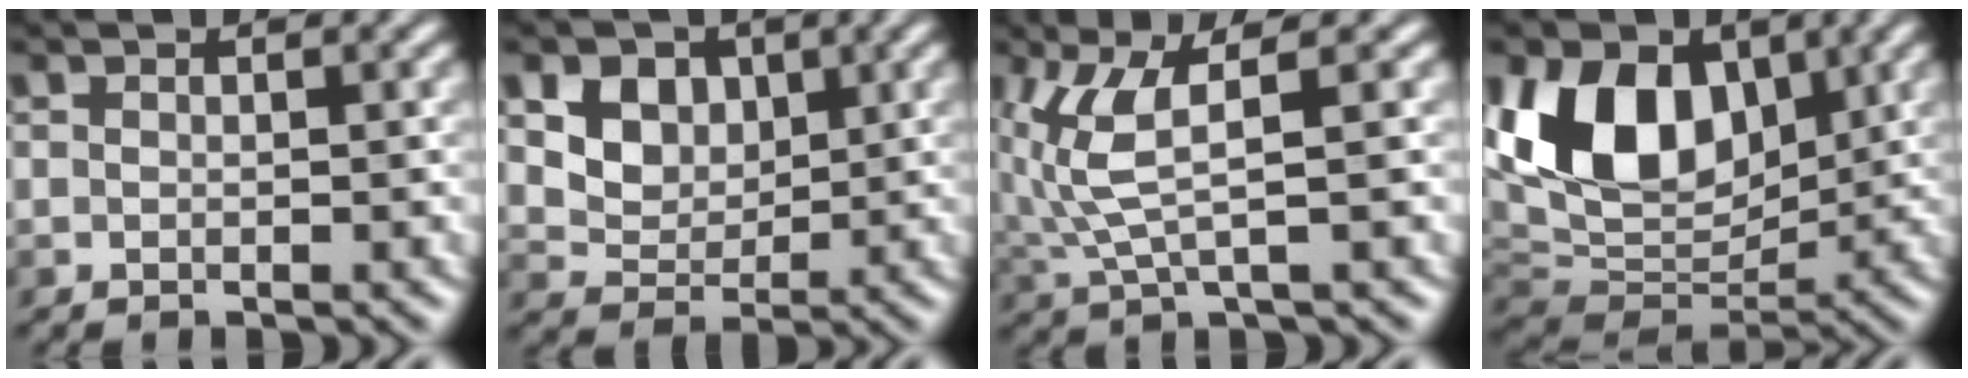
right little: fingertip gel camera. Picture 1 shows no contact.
{"total": 5.1, "force": [1.8, 4.0, 2.6], "torque": [-0.063, -0.011, 0.041]}
{"total": 5.4, "force": [0.2, 2.0, 5.1], "torque": [-0.123, 0.004, 0.003]}
{"total": 9.8, "force": [2.9, 6.8, 6.4], "torque": [-0.120, 0.006, 0.046]}